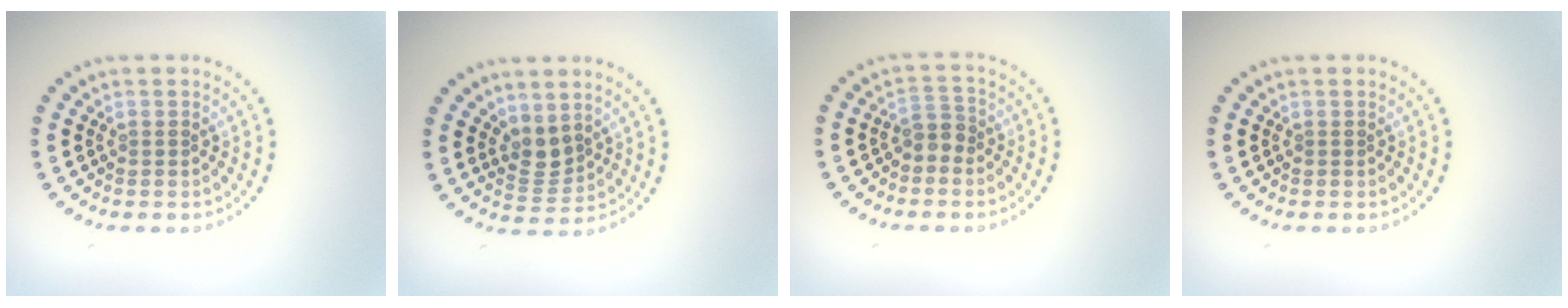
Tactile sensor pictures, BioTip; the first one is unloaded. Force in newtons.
{"total": 2.3, "press": 1.8, "slide": 1.4}
{"total": 1.8, "press": 1.5, "slide": 0.9}
{"total": 0.0}